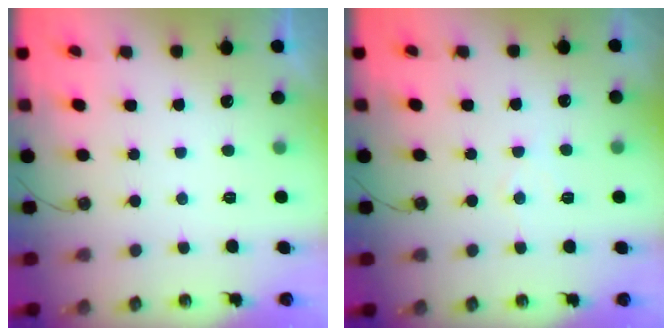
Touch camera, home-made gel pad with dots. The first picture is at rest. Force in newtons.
{"total": 6.0, "press": 5.9, "slide": 0.6}